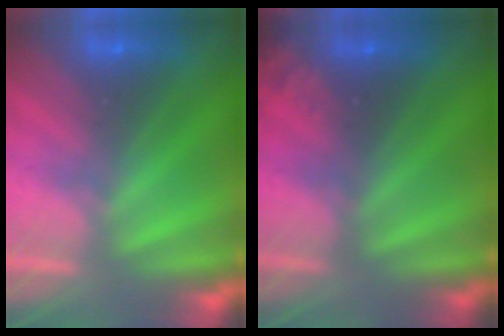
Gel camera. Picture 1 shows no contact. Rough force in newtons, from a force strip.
{"total": 2.3}